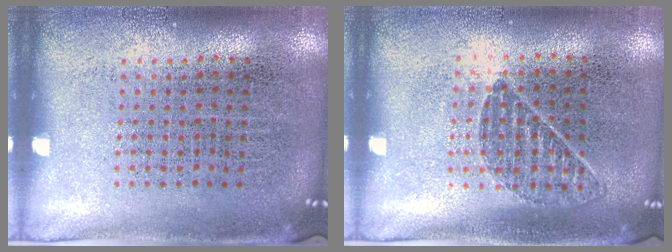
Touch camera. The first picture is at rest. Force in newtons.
{"total": 0.8, "press": 0.8, "slide": 0.2}